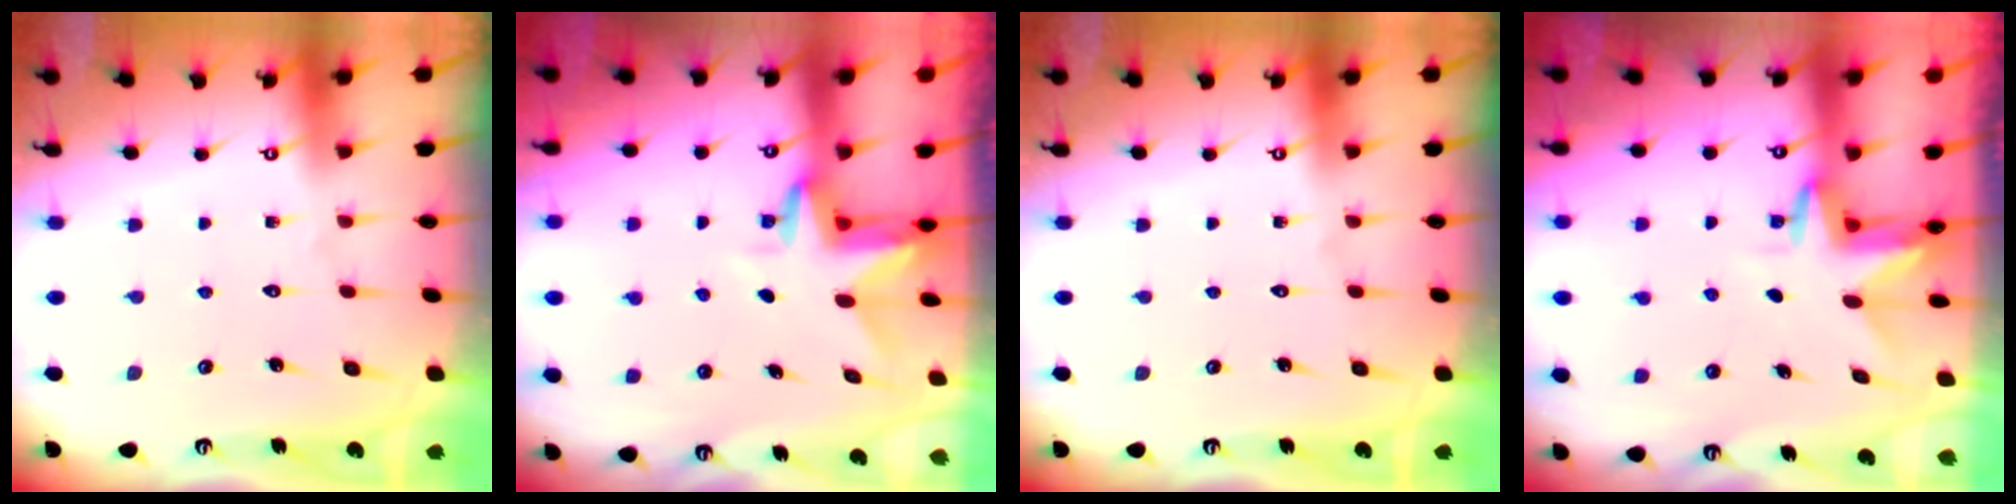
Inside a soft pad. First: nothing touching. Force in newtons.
{"total": 2.9, "press": 2.9, "slide": 0.2}
{"total": 0.0}
{"total": 3.2, "press": 3.2, "slide": 0.3}